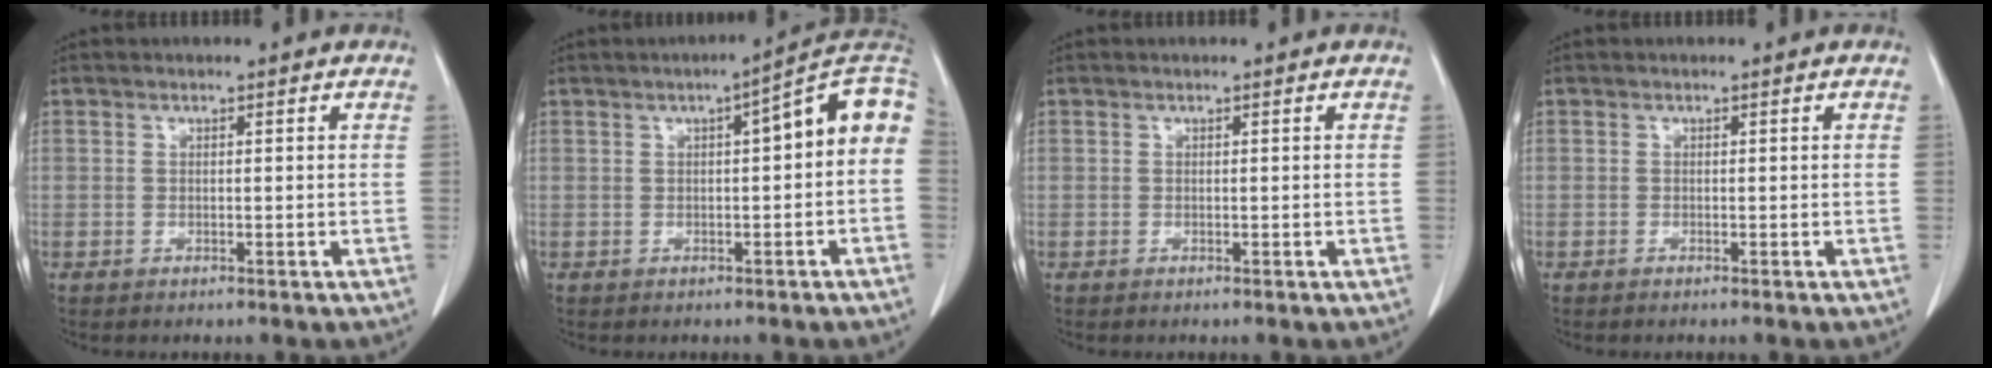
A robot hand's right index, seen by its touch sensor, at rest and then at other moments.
{"total": 8.8, "force": [1.1, 1.4, 8.6], "torque": [-0.111, 0.034, 0.006]}
{"total": 0.0}
{"total": 0.0}